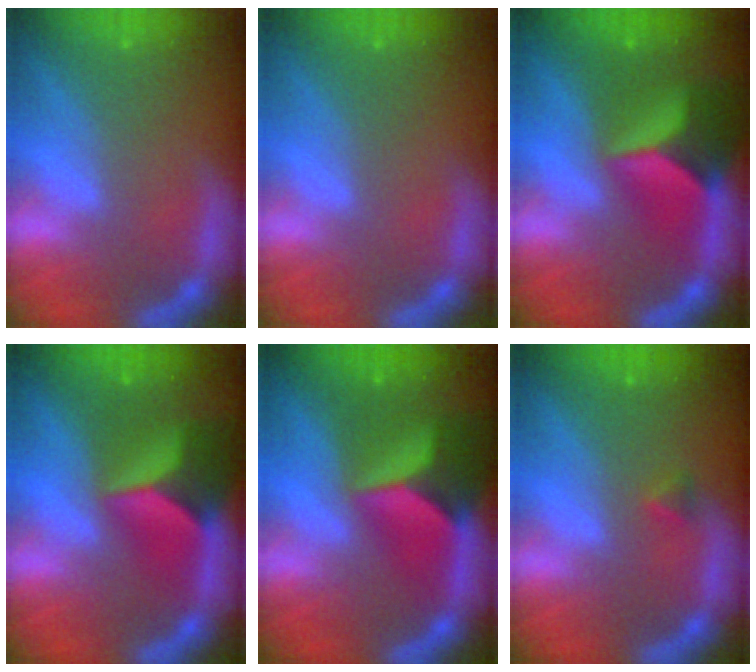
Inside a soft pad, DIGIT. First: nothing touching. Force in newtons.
{"total": 0.0}
{"total": 8.4}
{"total": 7.9}
{"total": 8.9}
{"total": 0.9}